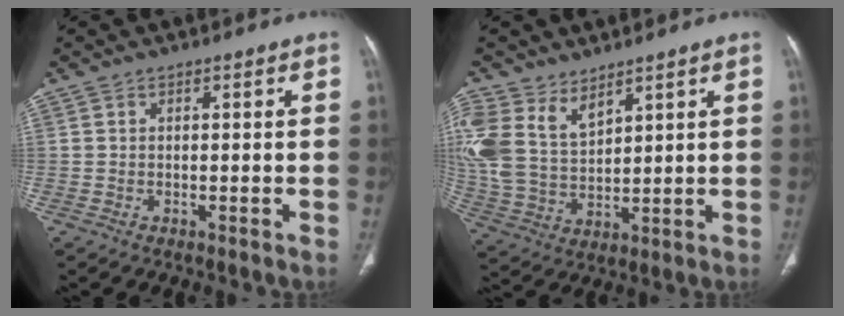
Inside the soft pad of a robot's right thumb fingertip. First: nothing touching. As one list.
[{"total": 12.9, "force": [7.2, 7.7, 7.4], "torque": [-0.156, -0.024, 0.161]}]